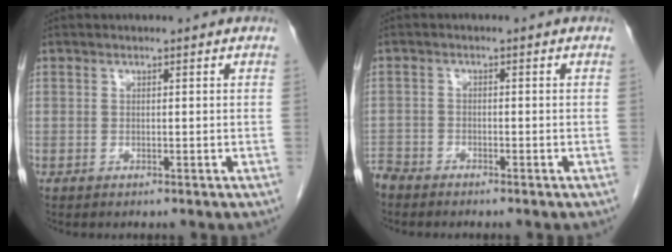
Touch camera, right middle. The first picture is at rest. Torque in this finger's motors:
{"motor_torque": [0.58, -0.74, 0.07, 0.05]}